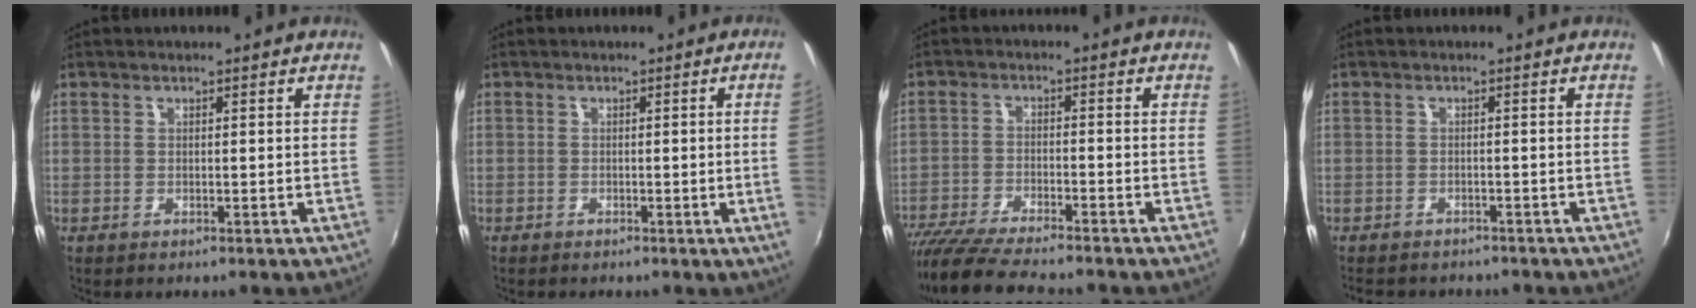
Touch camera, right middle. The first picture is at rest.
{"total": 3.1, "force": [-0.1, -1.8, 2.6], "torque": [-0.043, -0.013, 0.006]}
{"total": 11.7, "force": [-10.3, 1.3, 5.5], "torque": [-0.127, -0.032, -0.182]}
{"total": 5.6, "force": [-4.8, 2.1, 1.9], "torque": [-0.046, -0.018, -0.069]}